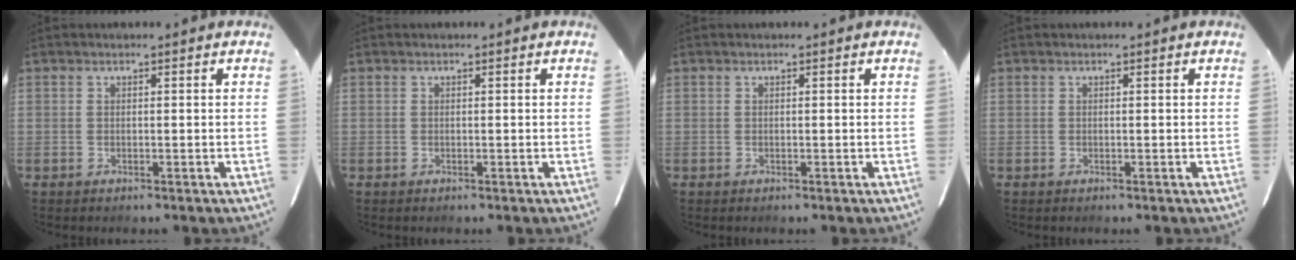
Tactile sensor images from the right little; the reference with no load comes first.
{"total": 0.0}
{"total": 0.0}
{"total": 0.0}